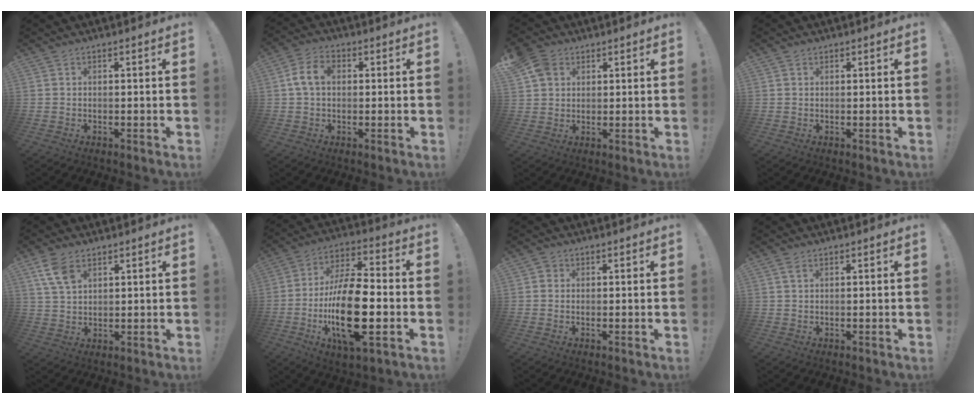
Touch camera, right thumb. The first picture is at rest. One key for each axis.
{"total": 7.7, "fx": 1.0, "fy": 5.2, "fz": 5.6, "tx": -0.114, "ty": 0.013, "tz": 0.018}
{"total": 6.7, "fx": 3.3, "fy": 5.2, "fz": 2.6, "tx": -0.047, "ty": -0.007, "tz": 0.070}
{"total": 0.8, "fx": 0.6, "fy": 0.4, "fz": 0.2, "tx": -0.004, "ty": 0.001, "tz": 0.012}
{"total": 7.6, "fx": 4.0, "fy": 4.4, "fz": 4.7, "tx": -0.086, "ty": -0.010, "tz": 0.081}
{"total": 22.1, "fx": -5.3, "fy": 8.7, "fz": 19.7, "tx": -0.373, "ty": 0.011, "tz": -0.085}
{"total": 1.3, "fx": 0.4, "fy": 1.2, "fz": 0.3, "tx": -0.002, "ty": 0.001, "tz": 0.006}
{"total": 1.7, "fx": 0.9, "fy": 0.7, "fz": 1.2, "tx": -0.023, "ty": 0.000, "tz": 0.016}